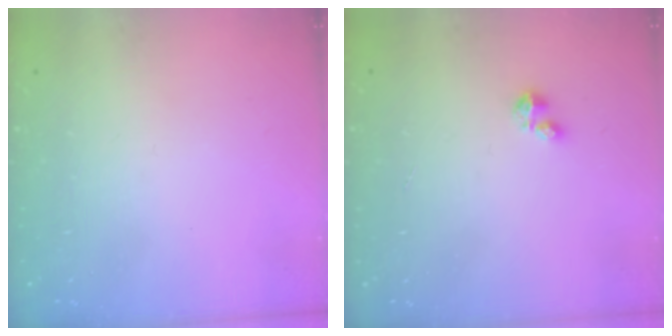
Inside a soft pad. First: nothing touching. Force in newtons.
{"total": 1.6, "press": 1.6, "slide": 0.3}